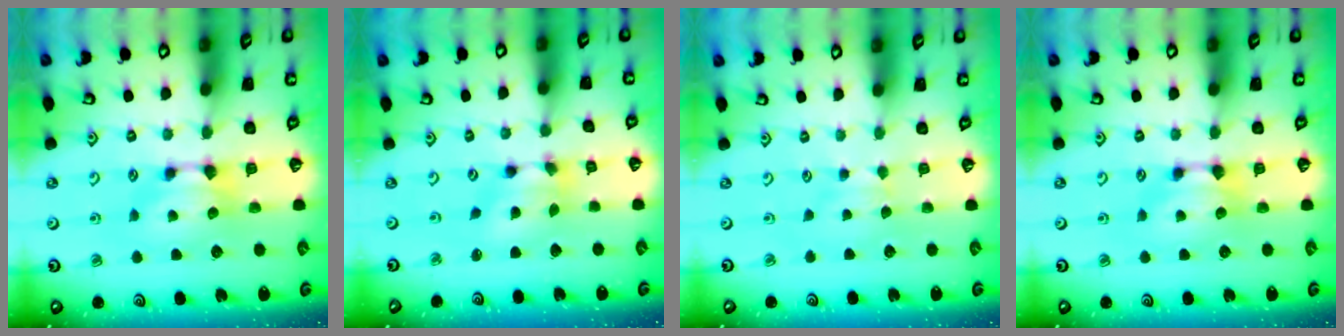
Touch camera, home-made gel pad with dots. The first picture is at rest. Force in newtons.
{"total": 4.9, "press": 4.5, "slide": 1.9}
{"total": 2.7, "press": 2.7, "slide": 0.4}
{"total": 0.0}